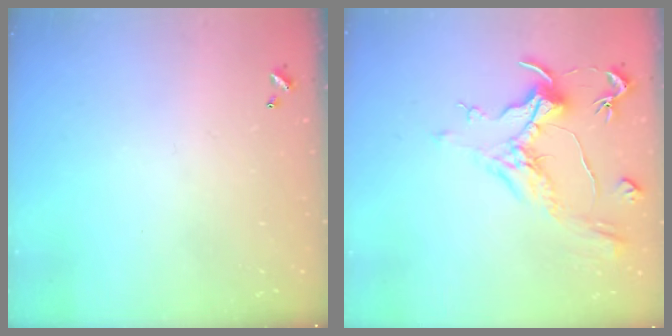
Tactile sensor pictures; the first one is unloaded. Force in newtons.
{"total": 1.1, "press": 0.1, "slide": 1.1}